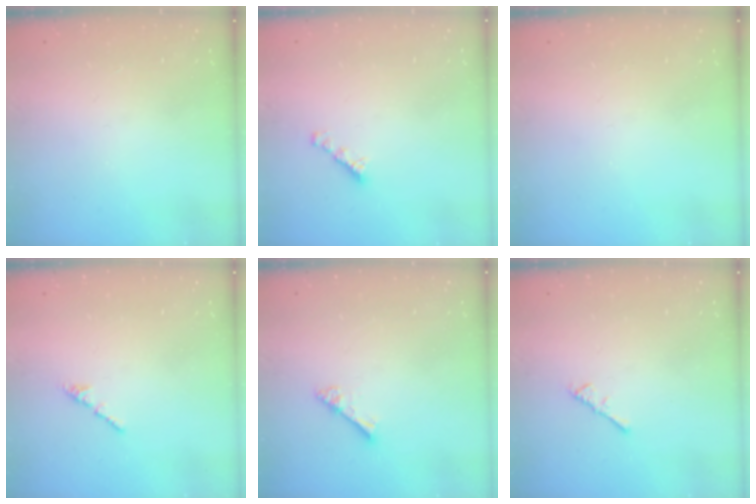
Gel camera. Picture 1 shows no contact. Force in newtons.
{"total": 2.7, "press": 2.6, "slide": 0.7}
{"total": 0.0}
{"total": 0.8, "press": 0.7, "slide": 0.5}
{"total": 2.8, "press": 2.8, "slide": 0.3}
{"total": 2.2, "press": 2.1, "slide": 0.5}